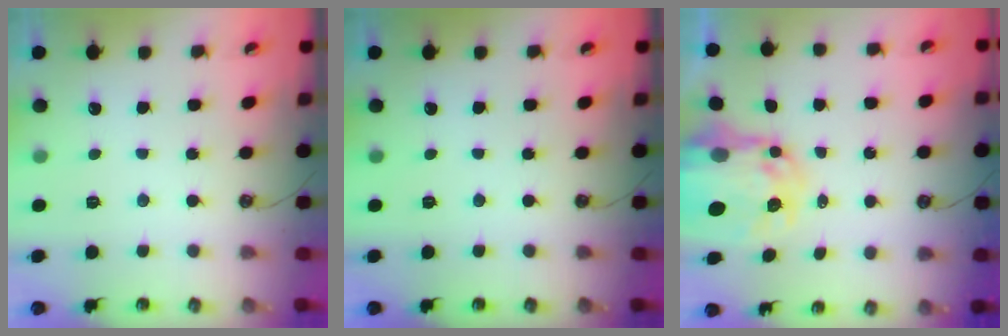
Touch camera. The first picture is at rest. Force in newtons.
{"total": 0.0}
{"total": 7.6, "press": 7.6, "slide": 0.7}